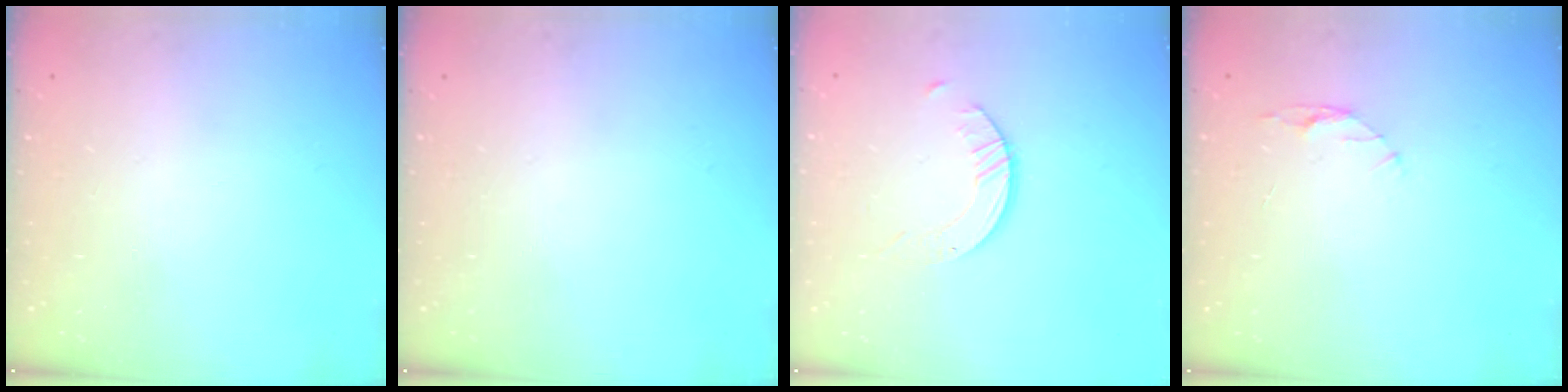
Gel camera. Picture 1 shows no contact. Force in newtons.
{"total": 0.0}
{"total": 2.9, "press": 2.9, "slide": 0.3}
{"total": 4.3, "press": 4.3, "slide": 0.5}